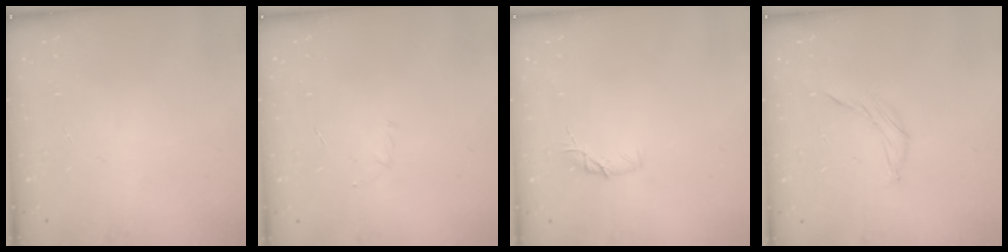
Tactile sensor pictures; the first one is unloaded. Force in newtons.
{"total": 2.7, "press": 2.6, "slide": 0.7}
{"total": 6.7, "press": 6.7, "slide": 0.6}
{"total": 5.2, "press": 5.0, "slide": 1.3}